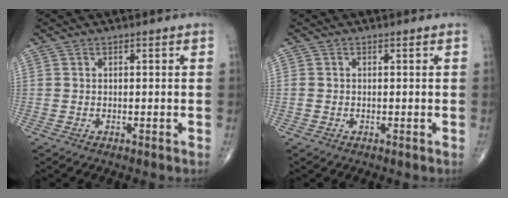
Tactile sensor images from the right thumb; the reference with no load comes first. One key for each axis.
{"total": 0.5, "fx": -0.2, "fy": 0.4, "fz": 0.3, "tx": -0.007, "ty": 0.001, "tz": -0.005}